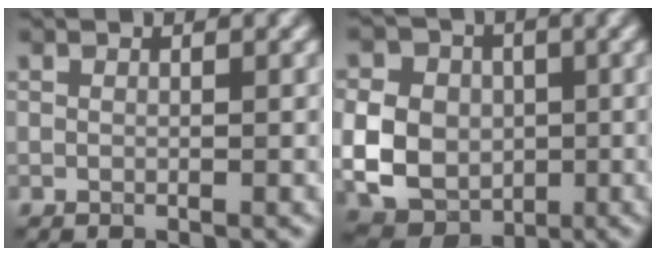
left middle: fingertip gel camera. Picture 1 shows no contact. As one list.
[{"total": 7.8, "force": [-0.3, 6.5, 4.4], "torque": [-0.085, -0.001, -0.016]}]